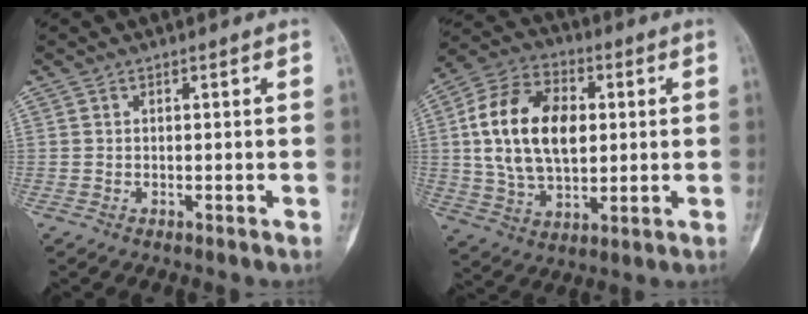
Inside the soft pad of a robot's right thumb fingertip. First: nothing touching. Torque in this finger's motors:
{"motor_torque": [-0.83, 1.80, 1.47, 0.21, 0.24]}